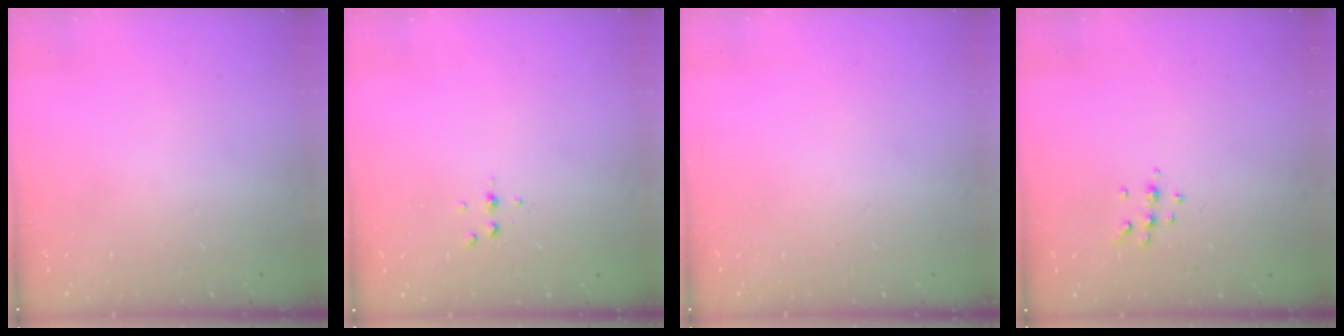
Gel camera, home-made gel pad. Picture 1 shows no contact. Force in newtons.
{"total": 3.1, "press": 3.1, "slide": 0.5}
{"total": 0.0}
{"total": 5.7, "press": 5.6, "slide": 1.0}